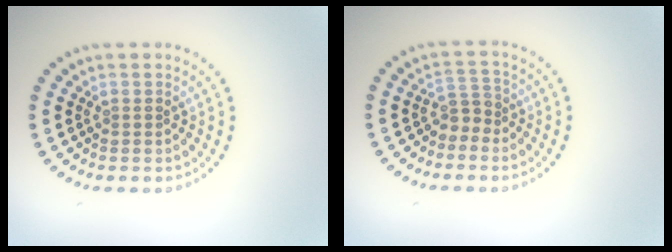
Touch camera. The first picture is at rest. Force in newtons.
{"total": 2.0, "press": 1.3, "slide": 1.5}